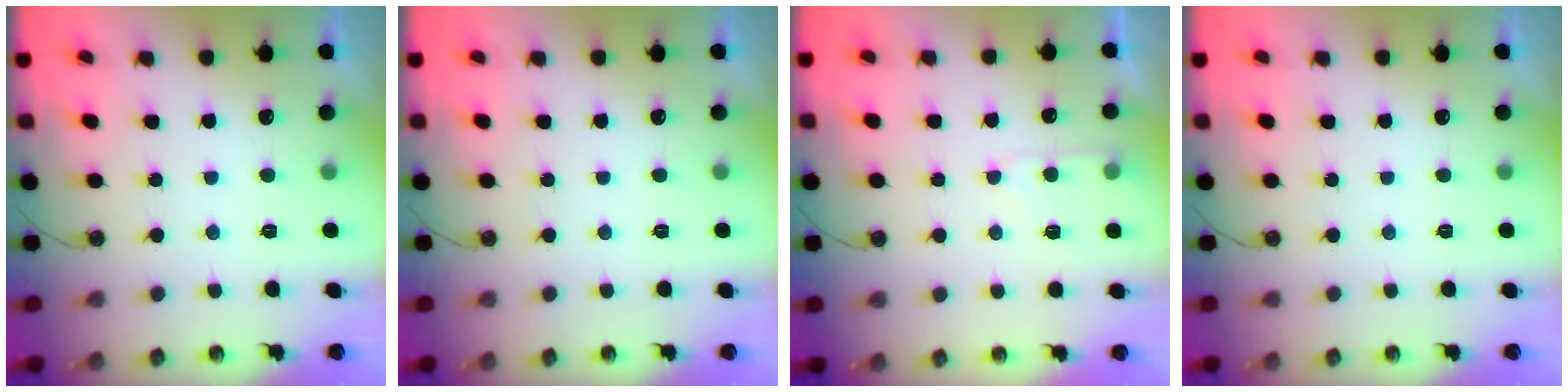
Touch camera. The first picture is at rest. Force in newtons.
{"total": 0.0}
{"total": 5.4, "press": 5.3, "slide": 0.7}
{"total": 0.0}